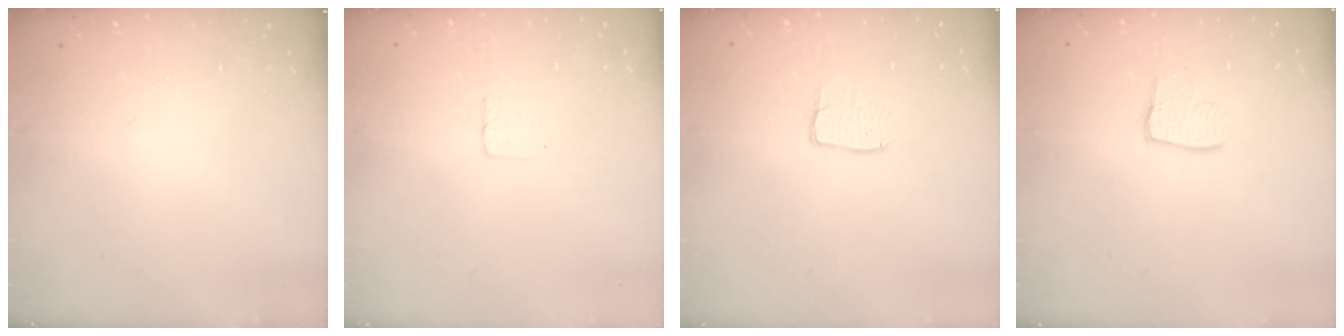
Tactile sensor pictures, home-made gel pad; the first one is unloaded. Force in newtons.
{"total": 2.7, "press": 2.7, "slide": 0.1}
{"total": 4.2, "press": 4.2, "slide": 0.3}
{"total": 7.7, "press": 7.7, "slide": 0.7}